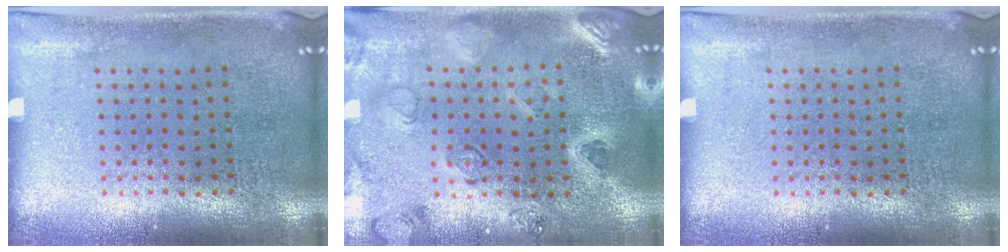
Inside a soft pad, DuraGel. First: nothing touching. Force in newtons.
{"total": 1.1, "press": 1.1, "slide": 0.3}
{"total": 0.0}